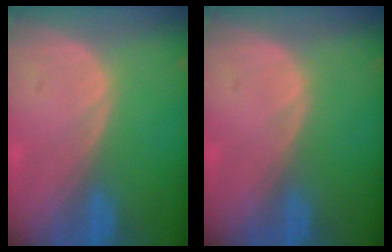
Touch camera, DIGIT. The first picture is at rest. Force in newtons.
{"total": 0.0}